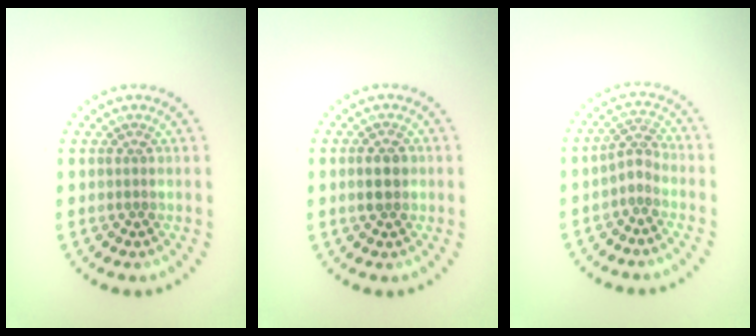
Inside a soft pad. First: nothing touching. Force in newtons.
{"total": 2.3, "press": 2.3, "slide": 0.1}
{"total": 1.8, "press": 1.4, "slide": 1.2}